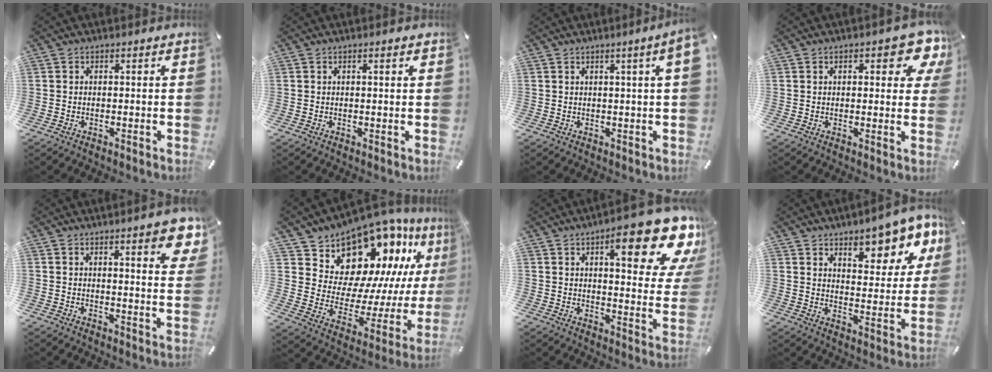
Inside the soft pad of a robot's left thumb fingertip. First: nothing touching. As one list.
[{"total": 0.9, "force": [0.4, 0.2, 0.8], "torque": [-0.015, 0.001, 0.007]}, {"total": 4.7, "force": [1.7, 0.0, 4.4], "torque": [-0.074, -0.004, 0.025]}, {"total": 8.8, "force": [4.3, 3.7, 6.8], "torque": [-0.088, -0.016, 0.069]}, {"total": 7.7, "force": [4.9, 2.1, 5.6], "torque": [-0.075, -0.026, 0.080]}, {"total": 16.0, "force": [13.5, 7.9, 3.5], "torque": [-0.051, -0.139, 0.237]}, {"total": 21.7, "force": [11.9, 8.3, 16.1], "torque": [-0.201, -0.076, 0.185]}, {"total": 11.8, "force": [8.8, 5.2, 5.9], "torque": [-0.060, -0.073, 0.146]}]